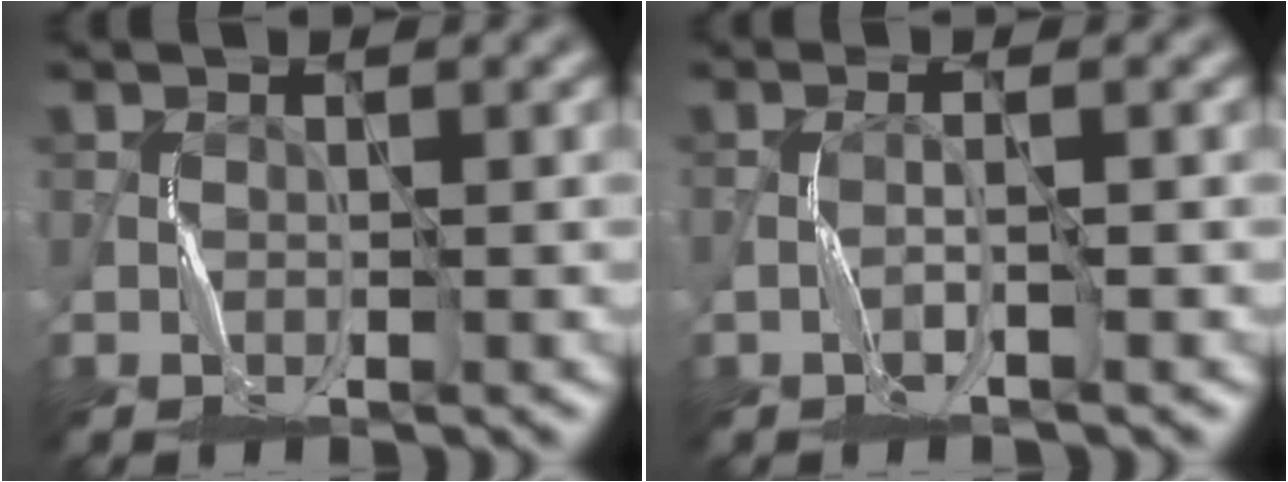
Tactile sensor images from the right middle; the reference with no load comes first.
{"total": 1.1, "force": [-0.4, -0.7, 0.8], "torque": [-0.015, 0.003, -0.011]}